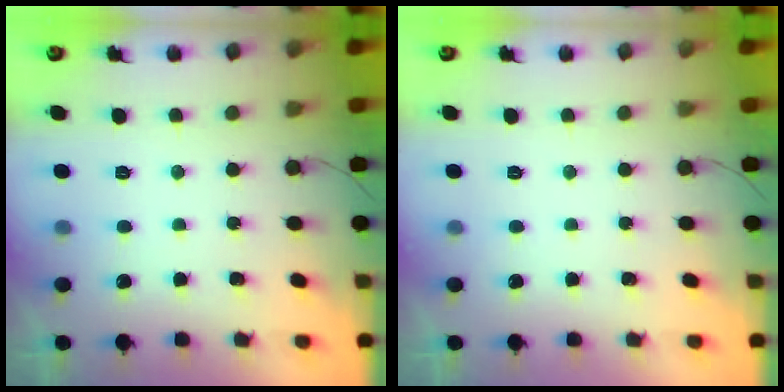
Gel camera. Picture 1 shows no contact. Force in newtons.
{"total": 0.0}